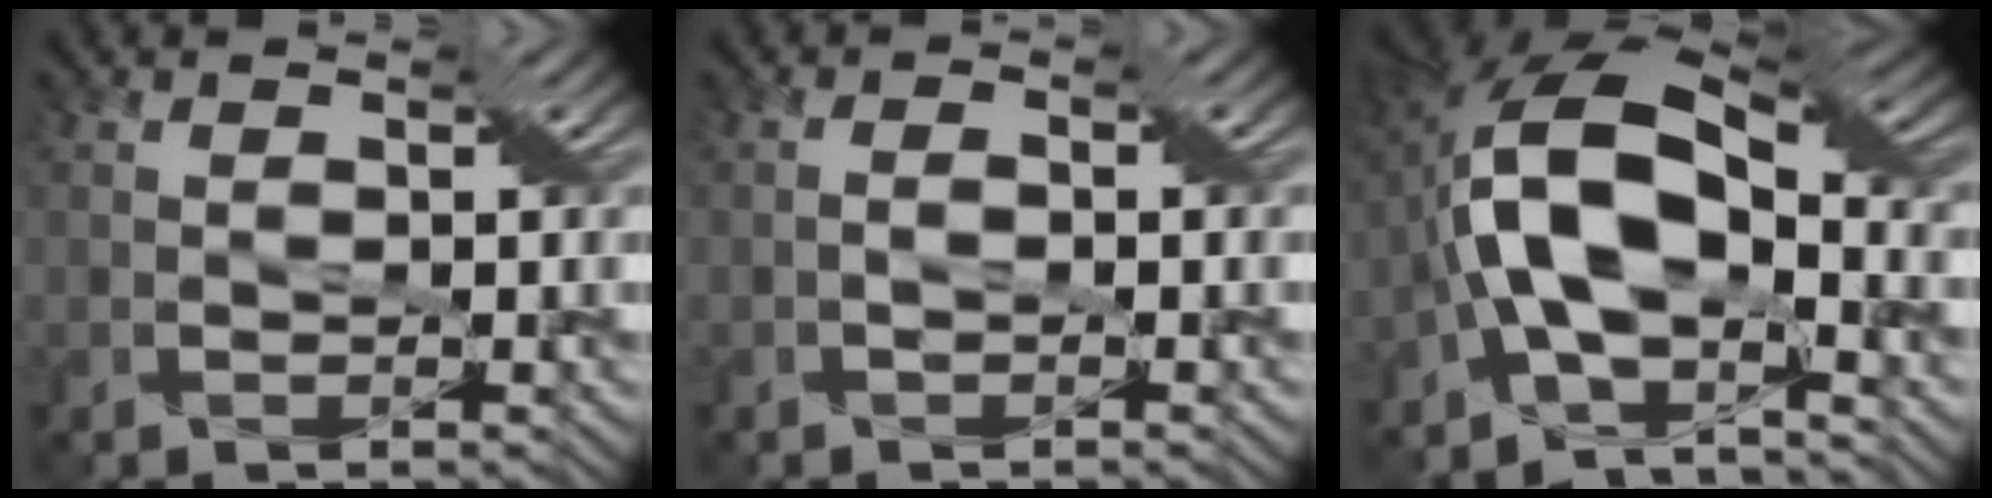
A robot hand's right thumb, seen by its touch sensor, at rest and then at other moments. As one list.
[{"total": 0.9, "force": [-0.6, -0.1, 0.7], "torque": [-0.013, 0.004, -0.016]}, {"total": 13.3, "force": [-2.8, 6.4, 11.3], "torque": [-0.195, 0.011, -0.069]}]